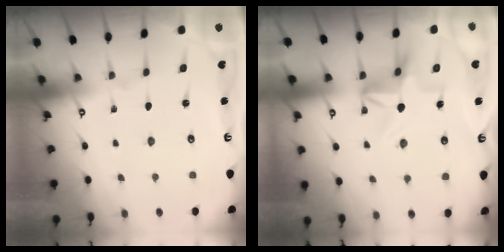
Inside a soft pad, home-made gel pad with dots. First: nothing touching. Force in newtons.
{"total": 5.4, "press": 5.4, "slide": 0.3}